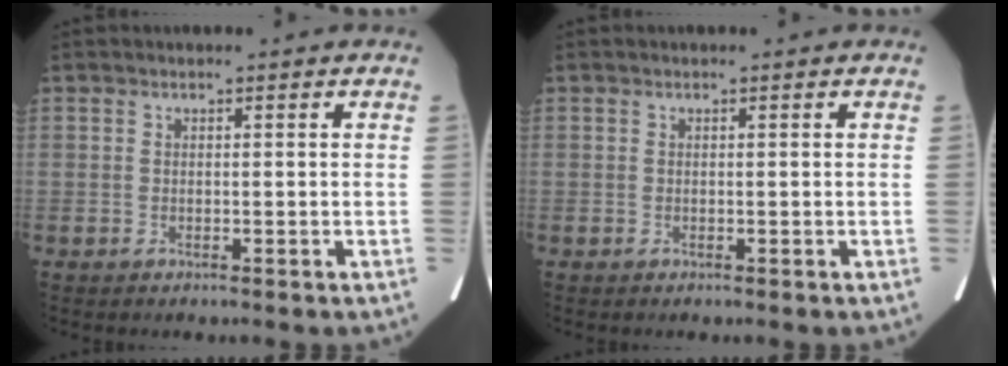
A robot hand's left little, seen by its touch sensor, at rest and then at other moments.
{"total": 0.0}